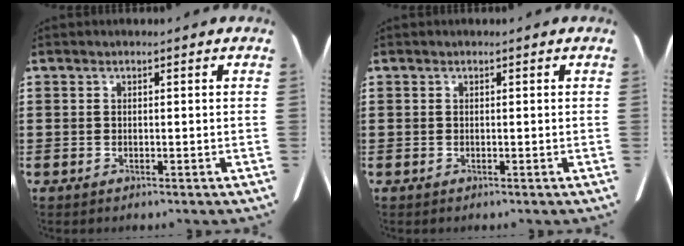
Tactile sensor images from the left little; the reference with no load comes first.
{"total": 0.0}